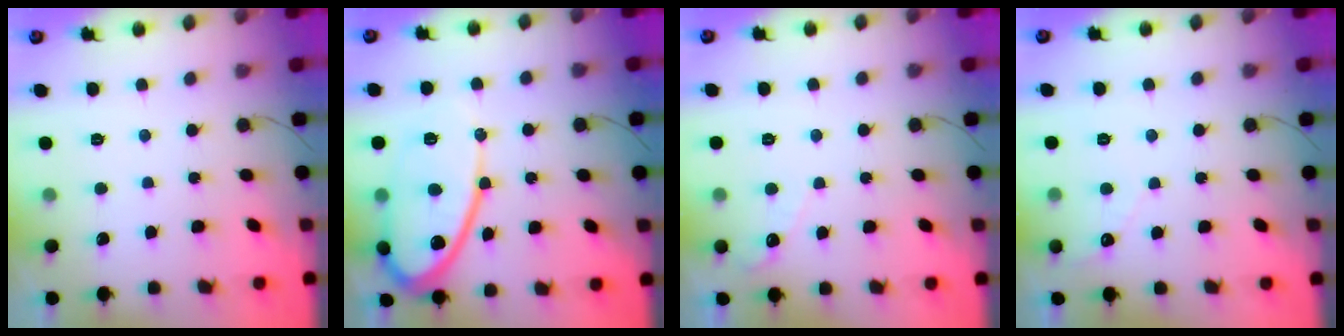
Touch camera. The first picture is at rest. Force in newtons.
{"total": 15.0, "press": 14.9, "slide": 1.2}
{"total": 3.1, "press": 3.1, "slide": 0.3}
{"total": 2.2, "press": 2.2, "slide": 0.2}